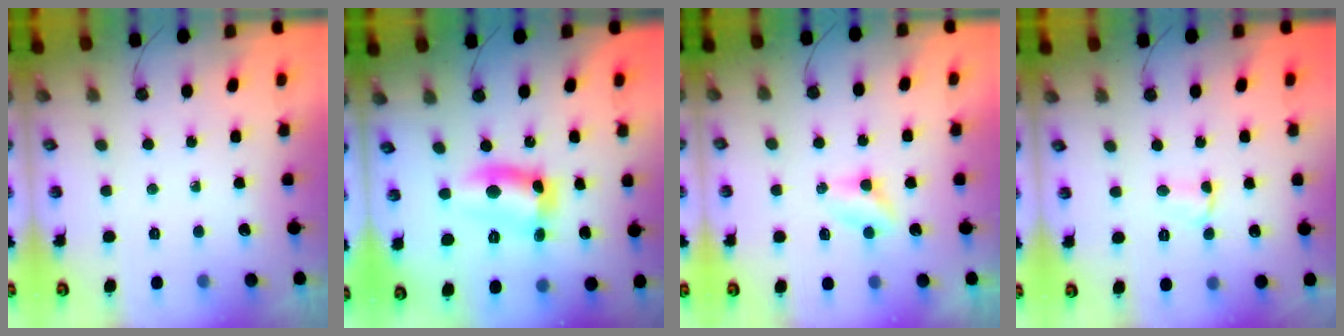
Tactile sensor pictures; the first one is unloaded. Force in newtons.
{"total": 12.1, "press": 11.7, "slide": 3.1}
{"total": 2.9, "press": 2.9, "slide": 0.3}
{"total": 2.5, "press": 2.4, "slide": 0.4}